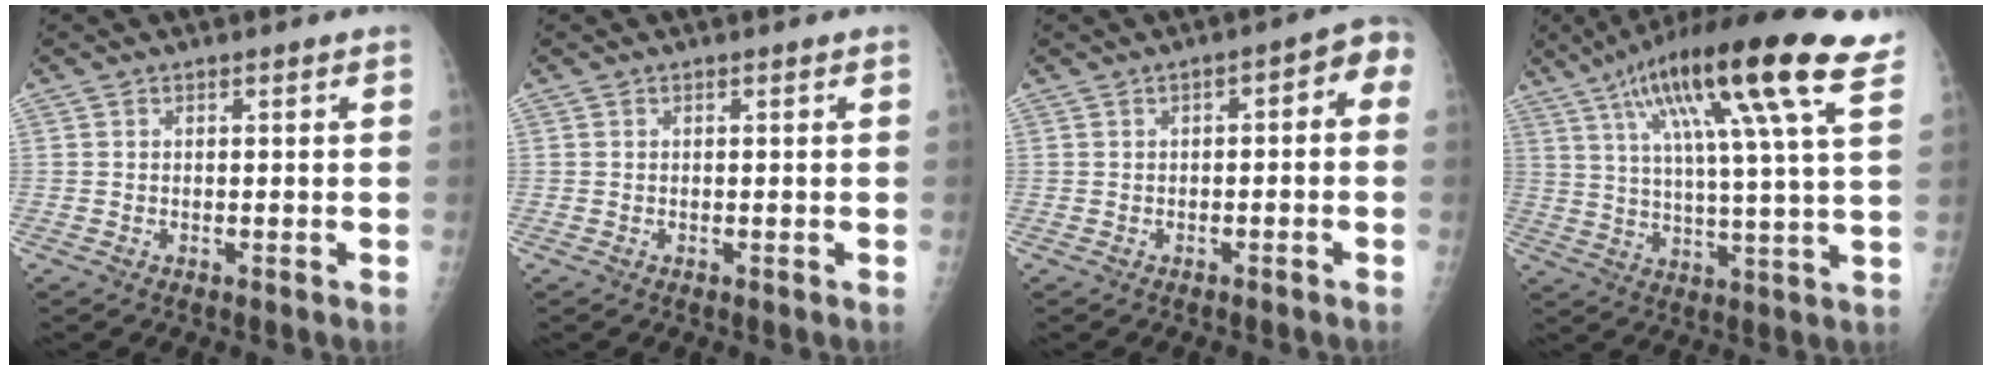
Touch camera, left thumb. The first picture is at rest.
{"total": 0.0}
{"total": 5.2, "force": [-0.6, 2.7, 4.5], "torque": [-0.035, 0.036, -0.016]}
{"total": 22.5, "force": [12.3, 2.4, 18.7], "torque": [-0.292, -0.016, 0.188]}